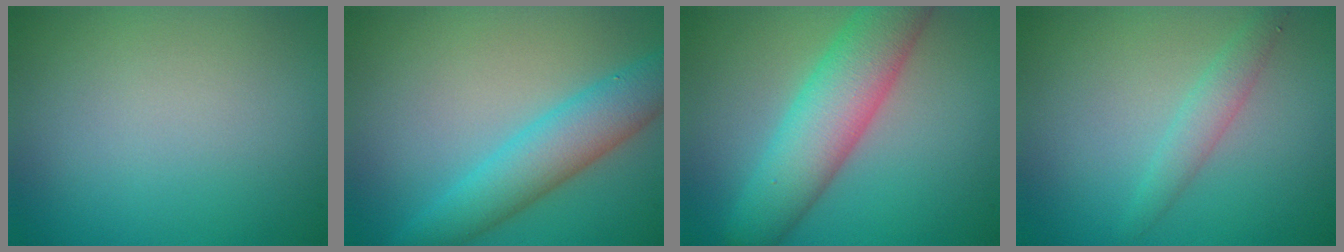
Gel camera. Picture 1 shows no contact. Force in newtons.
{"total": 5.6, "press": 5.6, "slide": 0.2}
{"total": 7.3, "press": 7.3, "slide": 0.3}
{"total": 1.9, "press": 1.9, "slide": 0.1}